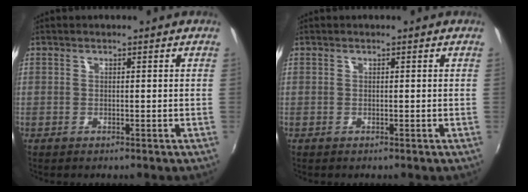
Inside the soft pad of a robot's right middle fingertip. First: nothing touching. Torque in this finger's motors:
{"motor_torque": [0.00, 0.00, 0.00, 0.01]}